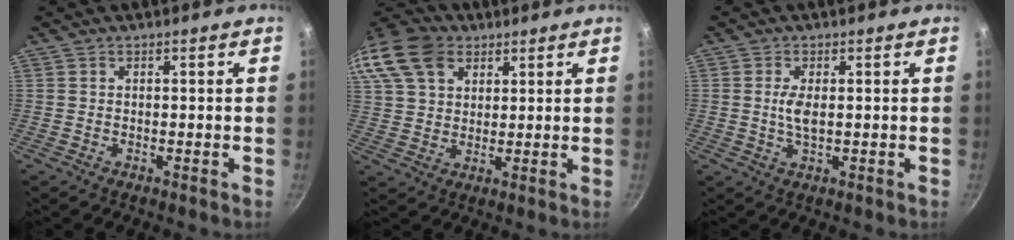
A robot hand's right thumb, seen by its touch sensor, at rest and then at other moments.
{"total": 20.6, "force": [10.1, 14.4, 10.8], "torque": [-0.251, 0.033, 0.187]}
{"total": 3.3, "force": [0.3, 1.3, 3.1], "torque": [-0.064, -0.001, 0.007]}